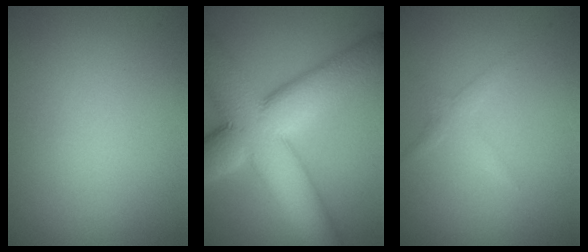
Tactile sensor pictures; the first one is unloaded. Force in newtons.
{"total": 13.7, "press": 13.6, "slide": 0.7}
{"total": 1.3, "press": 1.3, "slide": 0.1}